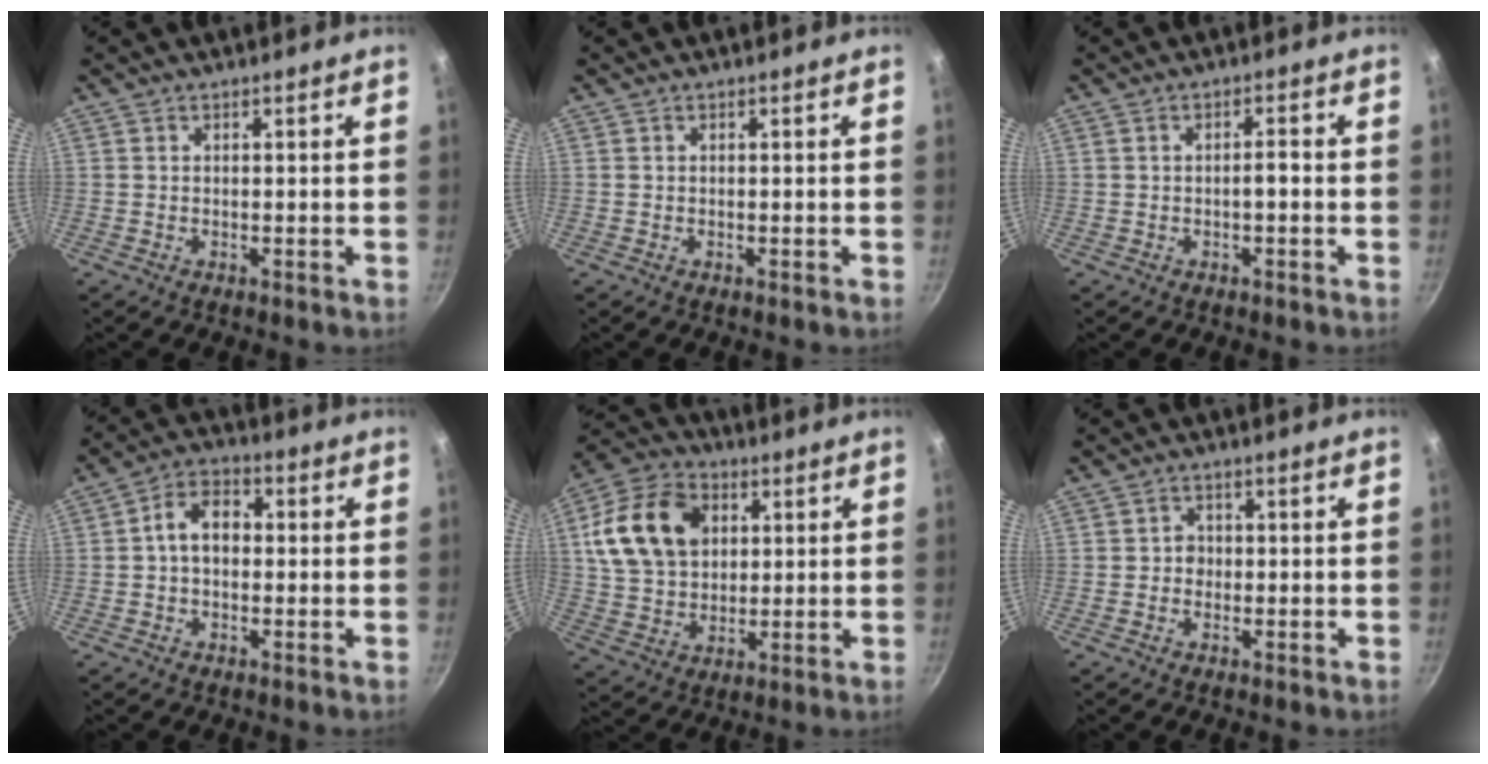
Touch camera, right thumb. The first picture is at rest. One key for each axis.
{"total": 0.0}
{"total": 2.1, "fx": -0.6, "fy": 0.6, "fz": 1.9, "tx": -0.026, "ty": 0.014, "tz": -0.008}
{"total": 7.3, "fx": 0.2, "fy": 5.1, "fz": 5.3, "tx": -0.061, "ty": 0.025, "tz": -0.010}
{"total": 17.1, "fx": 4.4, "fy": 12.5, "fz": 10.7, "tx": -0.178, "ty": 0.006, "tz": 0.075}
{"total": 2.2, "fx": -0.3, "fy": 2.0, "fz": 1.0, "tx": -0.003, "ty": 0.004, "tz": -0.009}